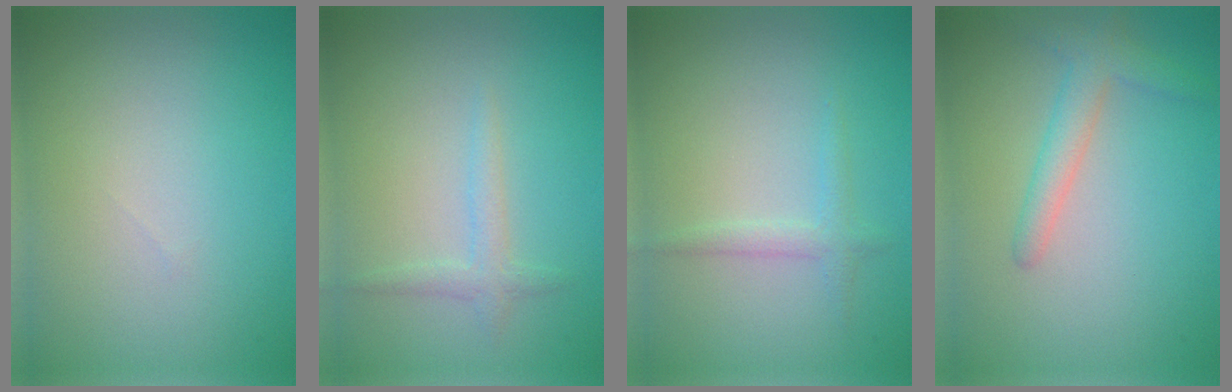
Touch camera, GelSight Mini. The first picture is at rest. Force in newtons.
{"total": 1.5, "press": 1.4, "slide": 0.1}
{"total": 1.3, "press": 1.3, "slide": 0.1}
{"total": 2.1, "press": 2.1, "slide": 0.2}